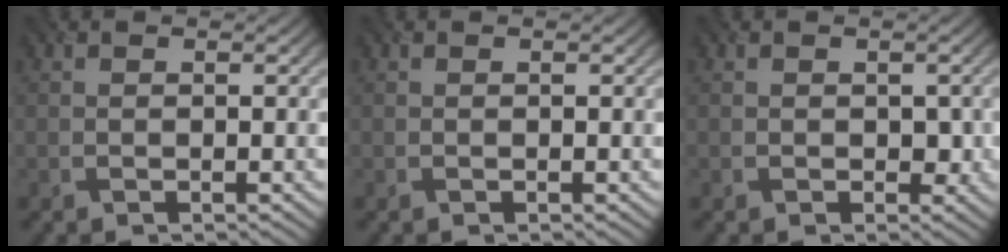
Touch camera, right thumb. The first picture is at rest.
{"total": 0.0}
{"total": 1.3, "force": [-0.1, 1.1, 0.7], "torque": [-0.015, -0.008, -0.002]}